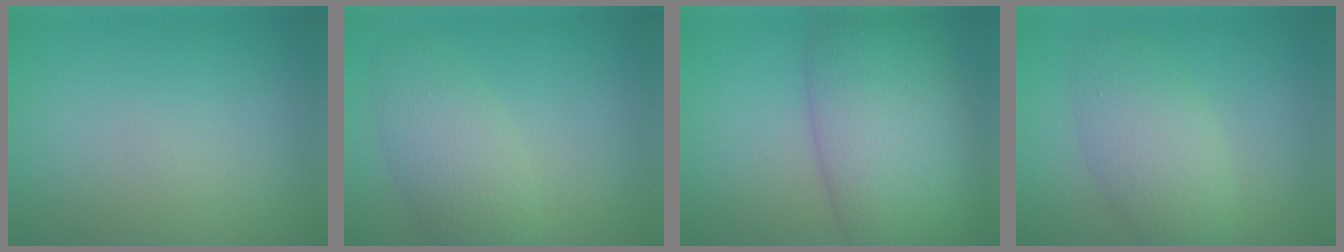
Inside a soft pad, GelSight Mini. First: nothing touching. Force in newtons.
{"total": 4.1, "press": 4.1, "slide": 0.2}
{"total": 10.5, "press": 10.5, "slide": 0.4}
{"total": 4.5, "press": 4.5, "slide": 0.2}